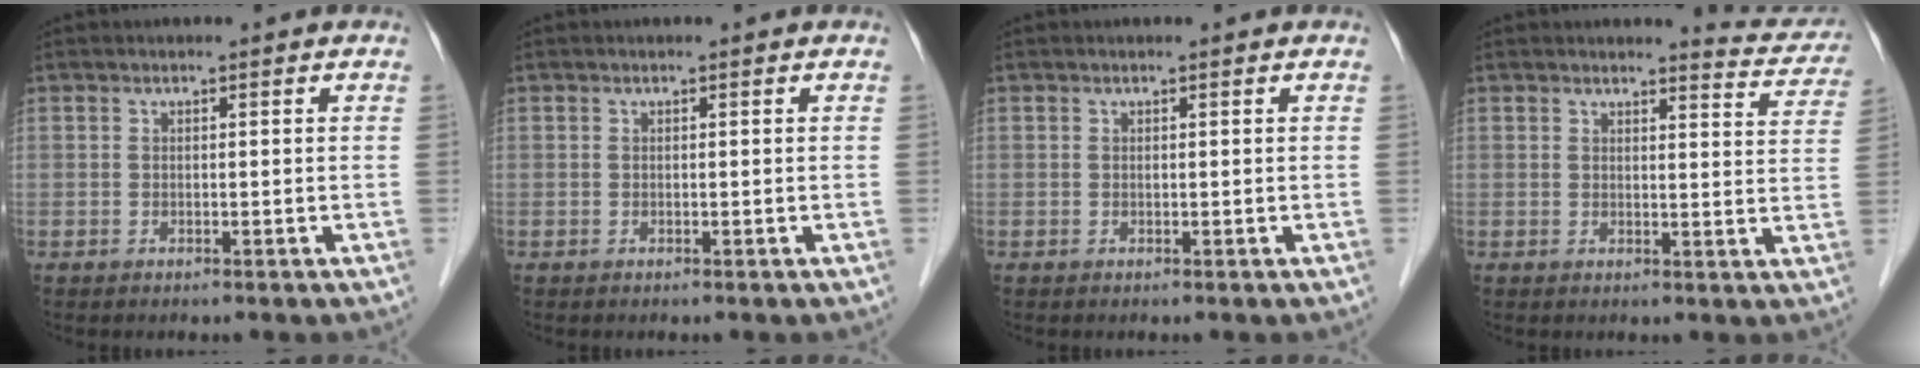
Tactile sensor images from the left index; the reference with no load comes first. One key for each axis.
{"total": 0.0}
{"total": 0.0}
{"total": 5.8, "fx": 5.7, "fy": 0.9, "fz": 0.3, "tx": 0.003, "ty": -0.031, "tz": 0.046}